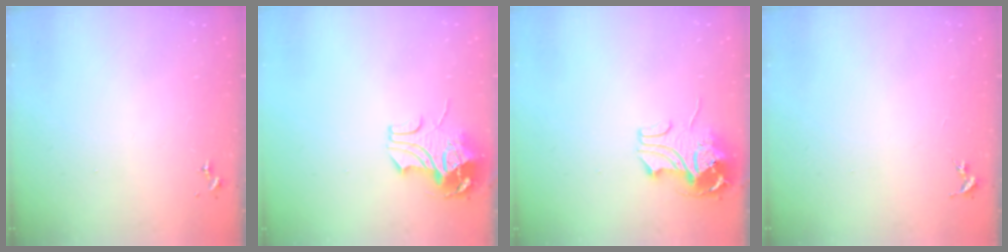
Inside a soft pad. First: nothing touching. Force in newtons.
{"total": 9.2, "press": 9.1, "slide": 1.2}
{"total": 10.9, "press": 10.9, "slide": 1.1}
{"total": 0.0}